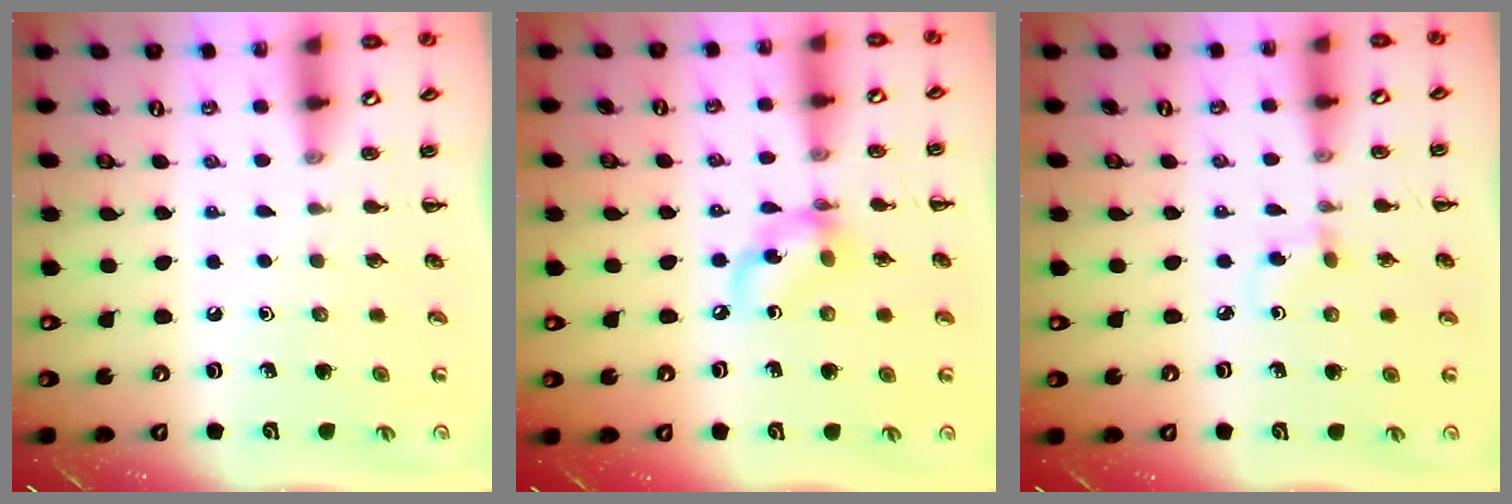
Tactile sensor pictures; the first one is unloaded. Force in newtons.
{"total": 9.4, "press": 9.3, "slide": 1.4}
{"total": 3.5, "press": 3.2, "slide": 1.5}